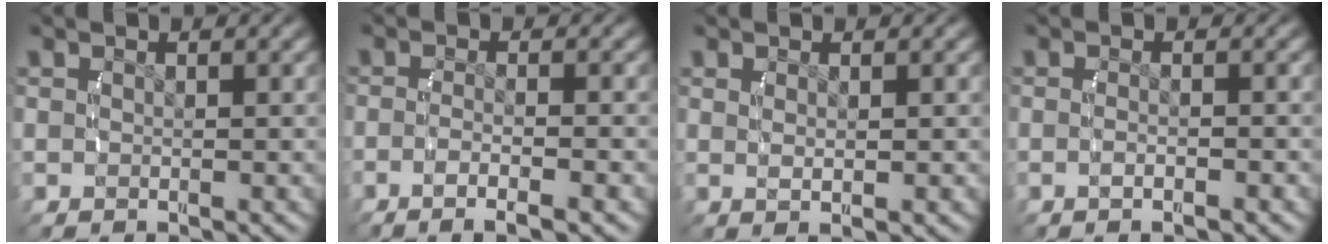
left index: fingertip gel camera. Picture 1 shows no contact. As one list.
[{"total": 3.5, "force": [-2.5, 0.1, 2.5], "torque": [-0.048, -0.007, -0.038]}, {"total": 1.2, "force": [0.3, -0.5, 1.0], "torque": [-0.022, -0.008, 0.014]}, {"total": 1.5, "force": [-1.1, -0.4, 1.0], "torque": [-0.022, 0.000, -0.017]}]